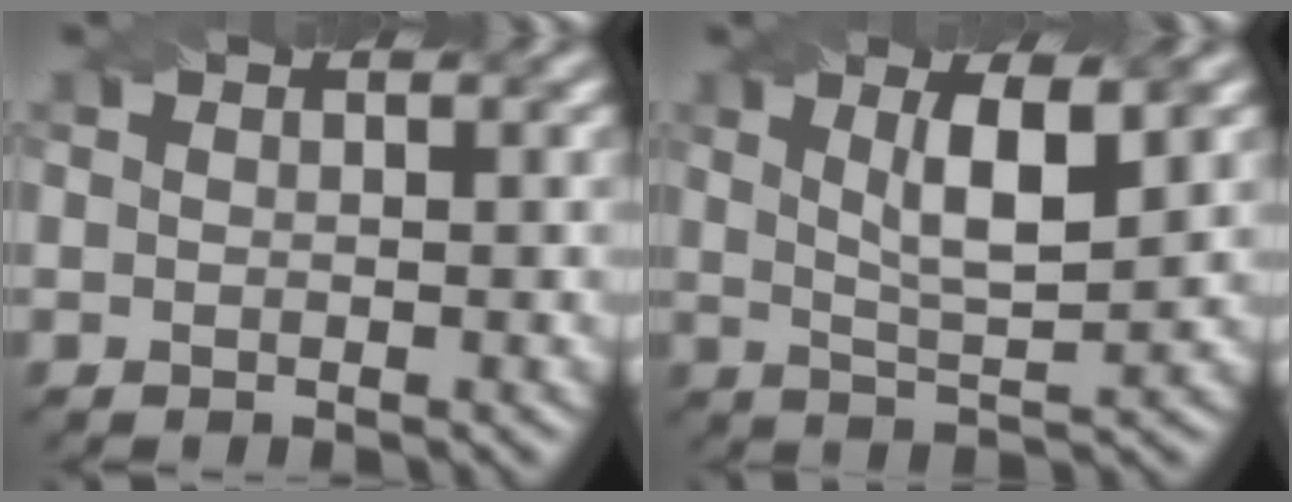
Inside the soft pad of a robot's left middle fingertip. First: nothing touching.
{"total": 5.1, "force": [1.9, 1.2, 4.6], "torque": [-0.079, -0.002, 0.032]}